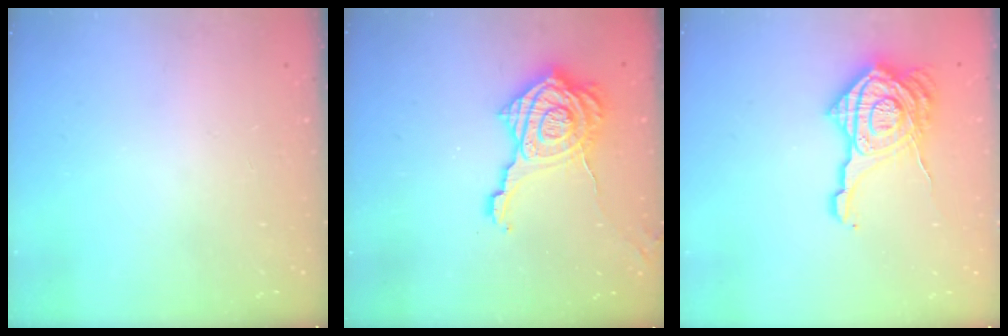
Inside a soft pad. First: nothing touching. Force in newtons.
{"total": 19.0, "press": 18.9, "slide": 1.7}
{"total": 21.0, "press": 20.9, "slide": 1.6}